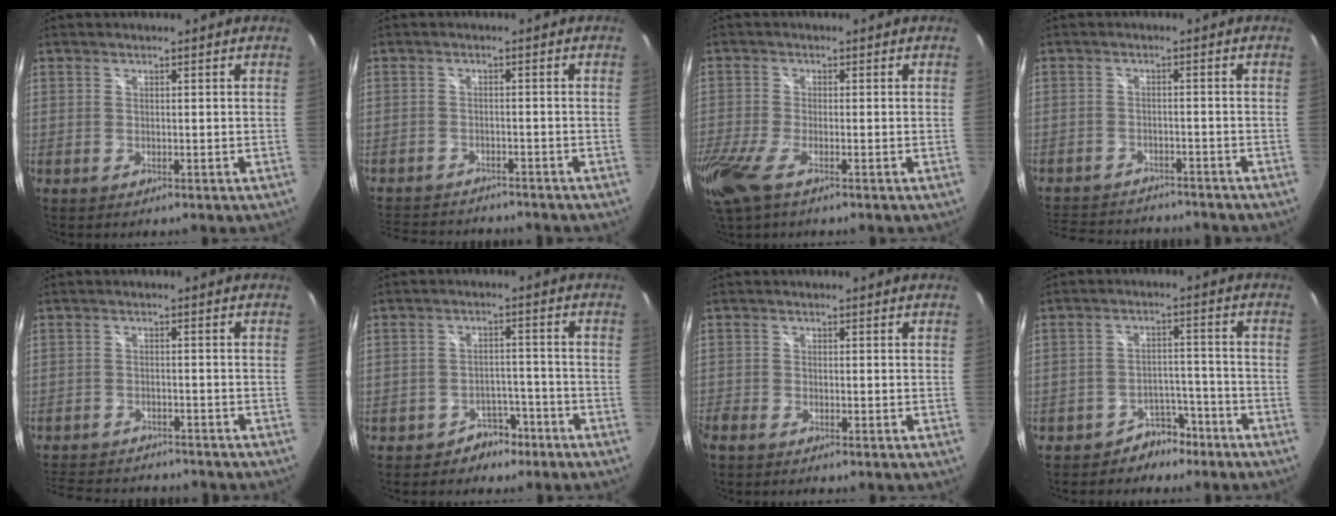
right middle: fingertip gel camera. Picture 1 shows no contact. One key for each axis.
{"total": 11.3, "fx": -10.1, "fy": 3.5, "fz": 3.7, "tx": -0.095, "ty": -0.007, "tz": -0.154}
{"total": 10.8, "fx": -6.4, "fy": 3.7, "fz": 7.9, "tx": -0.190, "ty": -0.043, "tz": -0.126}
{"total": 14.7, "fx": -12.9, "fy": 4.8, "fz": 5.2, "tx": -0.126, "ty": 0.001, "tz": -0.188}
{"total": 12.7, "fx": -11.3, "fy": 4.0, "fz": 4.4, "tx": -0.112, "ty": -0.008, "tz": -0.171}
{"total": 5.3, "fx": -4.0, "fy": 3.3, "fz": 1.1, "tx": -0.022, "ty": 0.020, "tz": -0.054}
{"total": 1.9, "fx": -1.7, "fy": 0.4, "fz": 0.7, "tx": -0.021, "ty": -0.008, "tz": -0.036}
{"total": 6.1, "fx": -4.8, "fy": 3.5, "fz": 1.3, "tx": -0.026, "ty": 0.025, "tz": -0.068}